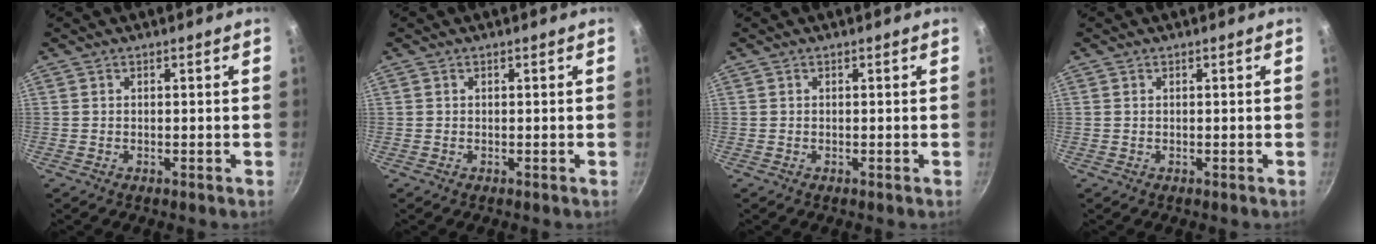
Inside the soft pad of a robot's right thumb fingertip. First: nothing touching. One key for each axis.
{"total": 0.0}
{"total": 0.0}
{"total": 0.0}